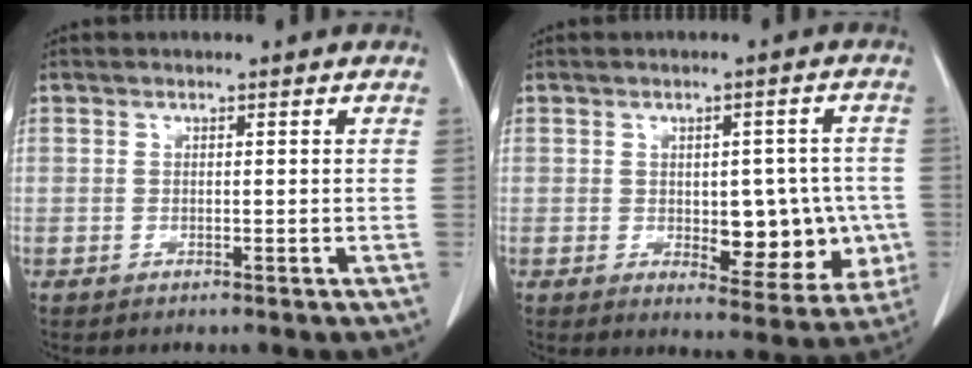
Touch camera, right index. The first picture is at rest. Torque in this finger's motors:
{"motor_torque": [0.40, 0.21, 0.16, 0.07]}